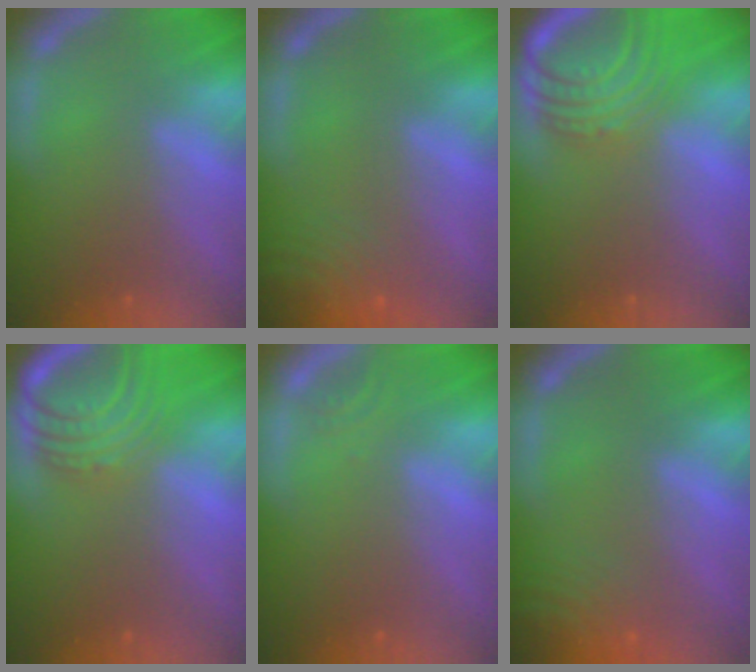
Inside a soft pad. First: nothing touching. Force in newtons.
{"total": 8.0}
{"total": 8.5}
{"total": 8.1}
{"total": 1.0}
{"total": 8.5}